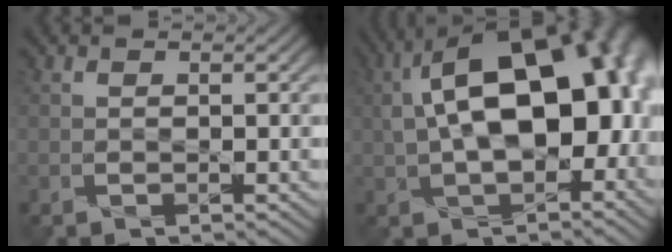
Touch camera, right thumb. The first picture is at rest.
{"total": 17.1, "force": [2.3, 9.4, 14.0], "torque": [-0.201, 0.001, 0.047]}